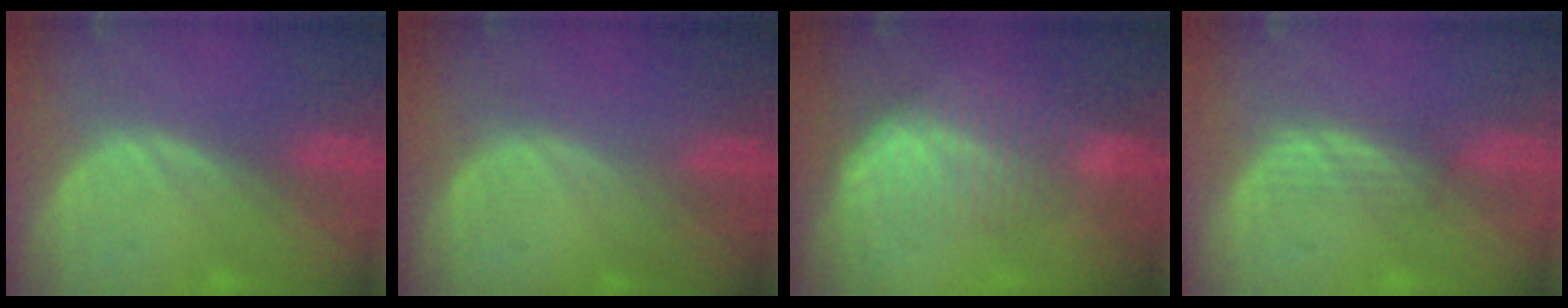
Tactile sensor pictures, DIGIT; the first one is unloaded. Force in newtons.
{"total": 0.0}
{"total": 6.8, "press": 6.1, "slide": 3.1}
{"total": 2.1, "press": 2.1, "slide": 0.2}